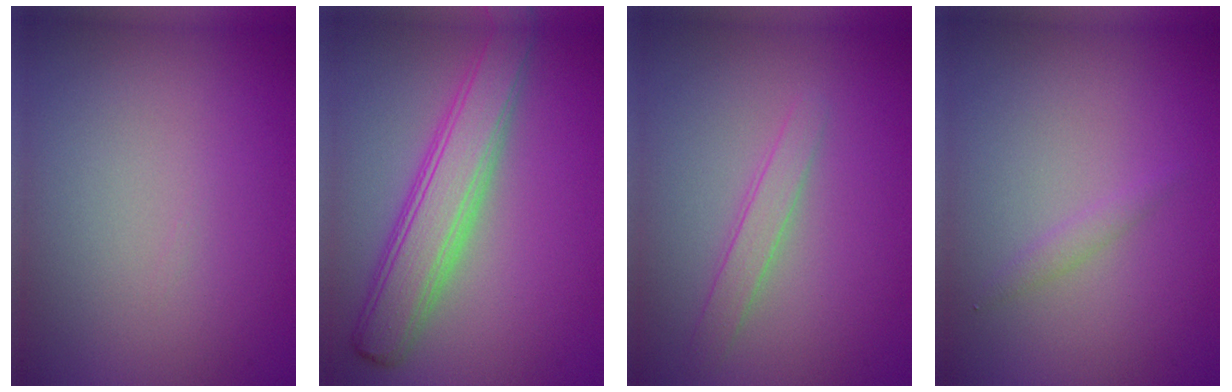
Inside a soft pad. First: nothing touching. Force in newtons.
{"total": 5.7, "press": 5.7, "slide": 0.3}
{"total": 1.8, "press": 1.8, "slide": 0.1}
{"total": 0.8, "press": 0.8, "slide": 0.1}